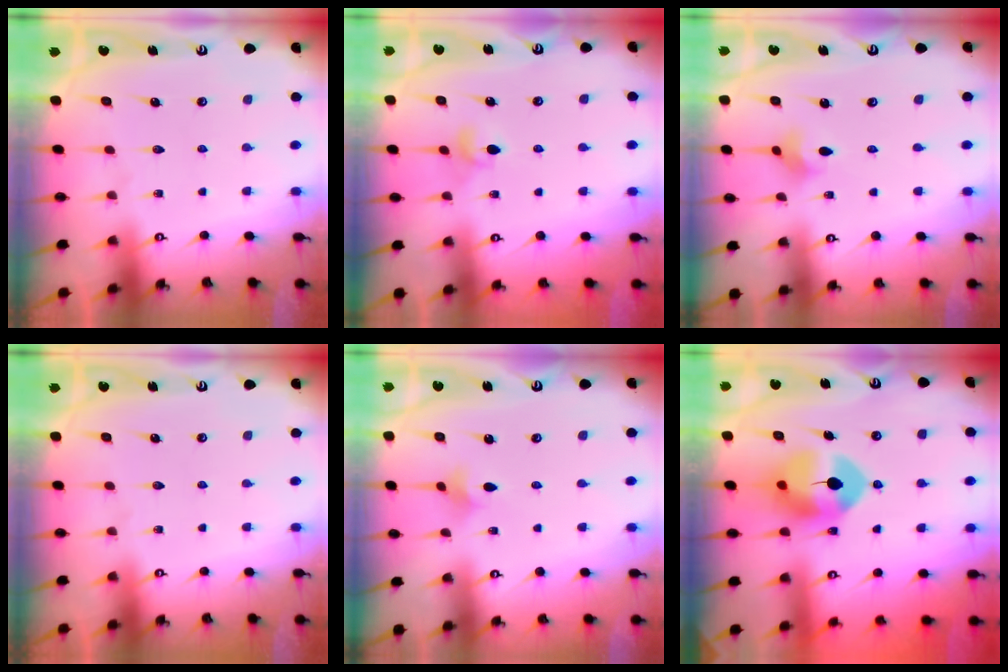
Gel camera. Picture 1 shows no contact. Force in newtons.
{"total": 4.0, "press": 4.0, "slide": 0.6}
{"total": 2.9, "press": 2.8, "slide": 0.8}
{"total": 0.0}
{"total": 2.5, "press": 2.4, "slide": 0.6}
{"total": 9.4, "press": 9.2, "slide": 1.5}